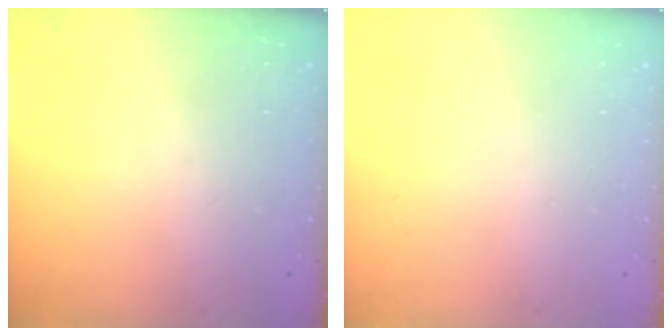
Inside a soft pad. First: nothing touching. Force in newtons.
{"total": 0.0}